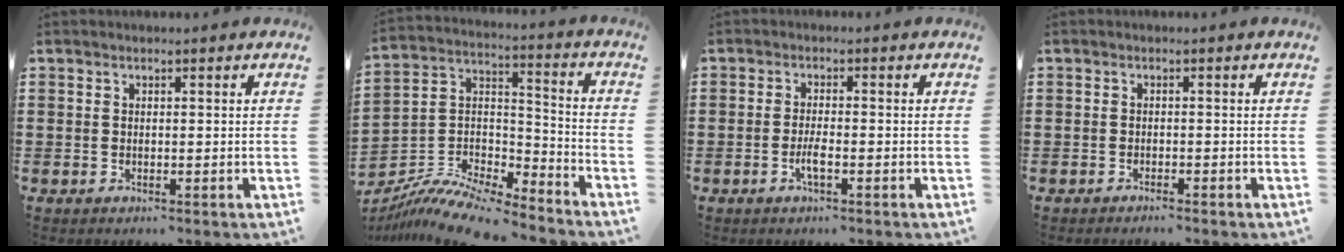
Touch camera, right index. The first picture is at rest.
{"total": 10.3, "force": [-9.4, 1.6, 3.7], "torque": [-0.083, 0.011, -0.192]}
{"total": 2.6, "force": [-1.2, 0.4, 2.3], "torque": [-0.047, -0.003, -0.022]}
{"total": 1.0, "force": [-1.0, -0.2, 0.2], "torque": [-0.007, -0.004, -0.019]}